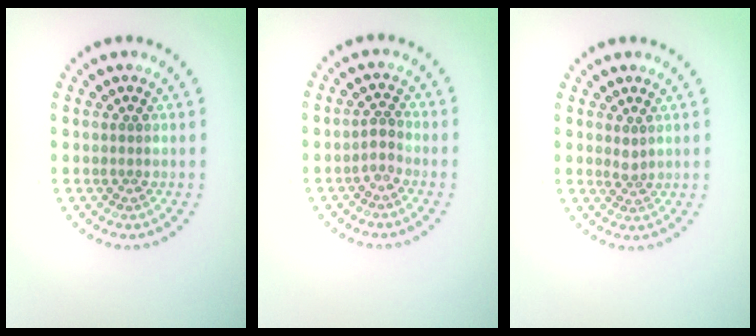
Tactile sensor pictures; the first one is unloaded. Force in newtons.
{"total": 1.4, "press": 0.9, "slide": 1.0}
{"total": 1.0, "press": 0.8, "slide": 0.6}